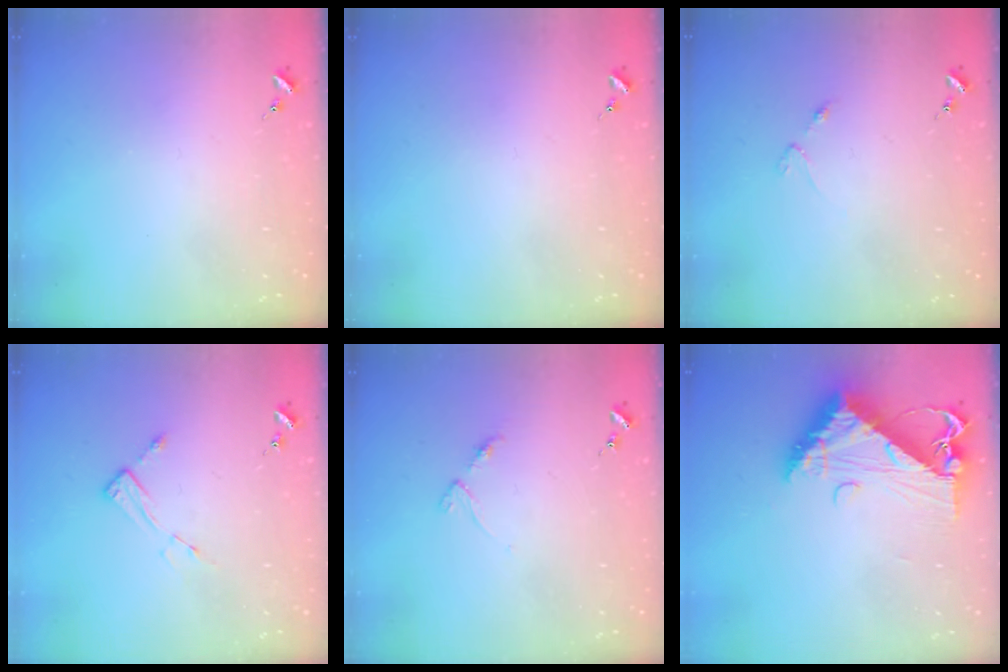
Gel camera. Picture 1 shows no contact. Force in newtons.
{"total": 0.0}
{"total": 2.5, "press": 2.4, "slide": 0.4}
{"total": 4.8, "press": 4.7, "slide": 0.3}
{"total": 4.0, "press": 3.9, "slide": 0.4}
{"total": 12.7, "press": 12.7, "slide": 1.3}